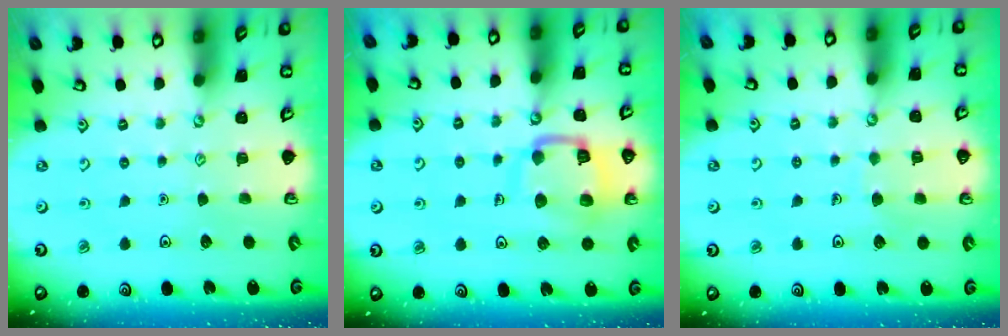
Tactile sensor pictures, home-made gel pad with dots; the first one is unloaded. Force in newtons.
{"total": 13.2, "press": 13.2, "slide": 1.4}
{"total": 3.7, "press": 3.7, "slide": 0.4}